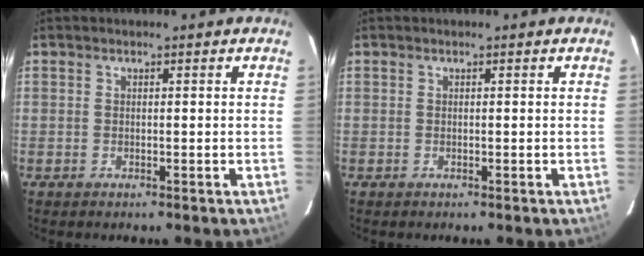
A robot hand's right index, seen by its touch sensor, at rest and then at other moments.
{"total": 0.0}